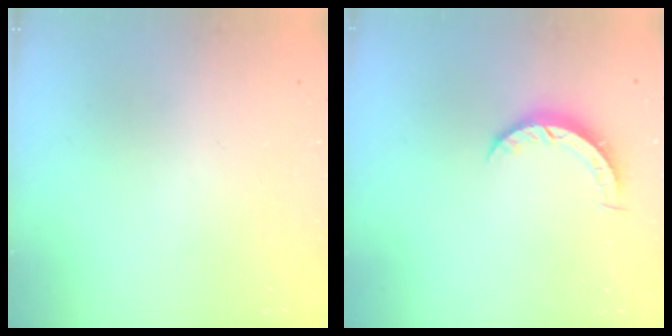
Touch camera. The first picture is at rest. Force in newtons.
{"total": 3.6, "press": 3.6, "slide": 0.4}